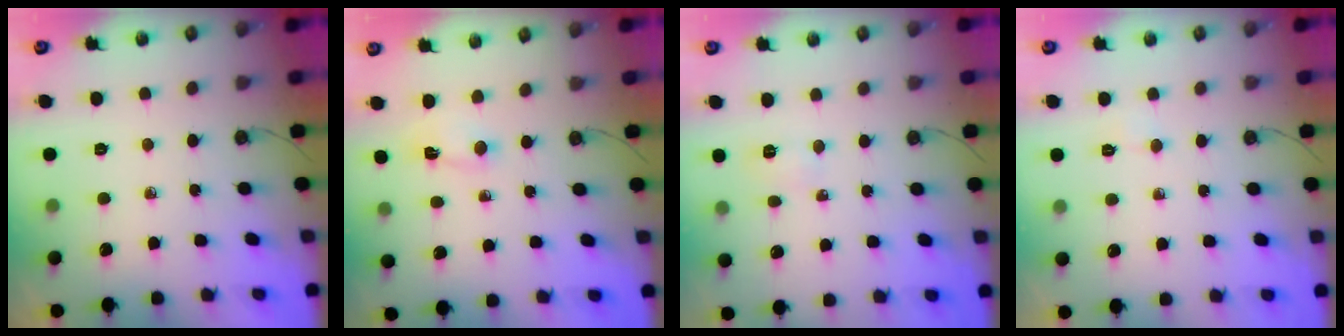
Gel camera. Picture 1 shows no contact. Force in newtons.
{"total": 1.0, "press": 1.0, "slide": 0.4}
{"total": 3.4, "press": 3.2, "slide": 0.9}
{"total": 2.6, "press": 2.5, "slide": 0.5}